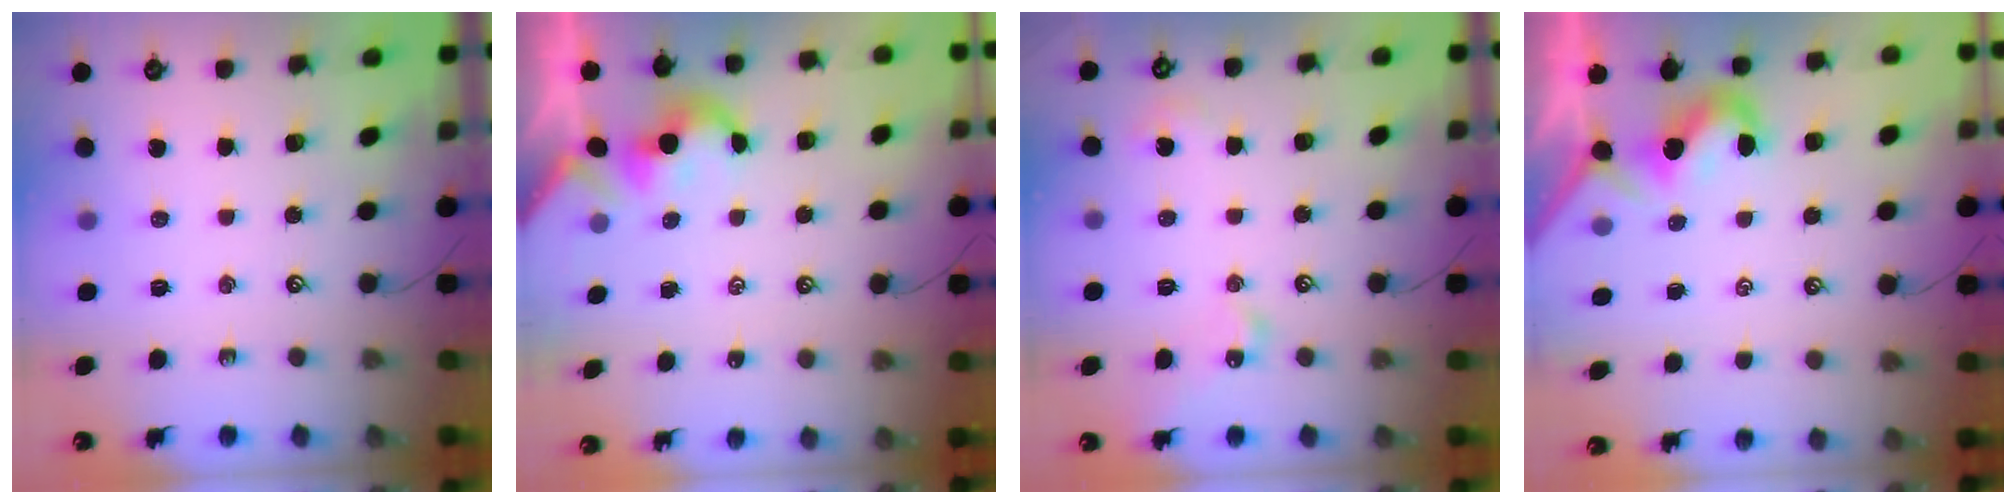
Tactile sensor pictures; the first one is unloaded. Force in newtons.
{"total": 2.0, "press": 1.9, "slide": 0.4}
{"total": 7.0, "press": 7.0, "slide": 0.1}
{"total": 2.0, "press": 1.9, "slide": 0.6}